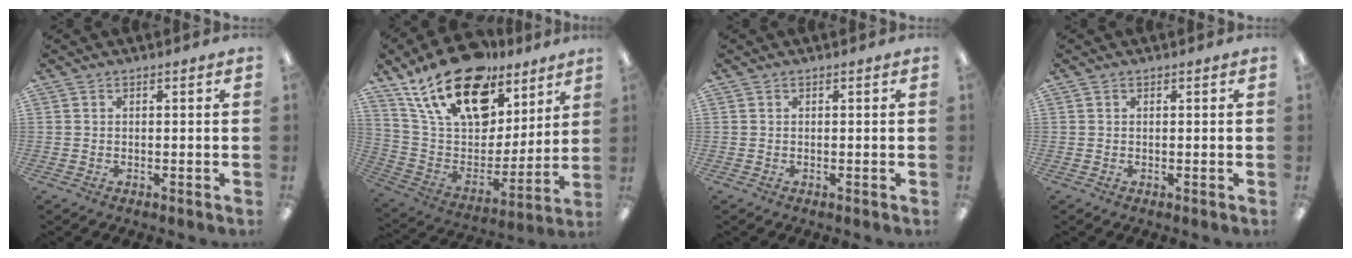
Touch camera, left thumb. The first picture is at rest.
{"total": 22.5, "force": [15.0, 11.7, 12.0], "torque": [-0.212, -0.081, 0.272]}
{"total": 0.0}
{"total": 0.0}